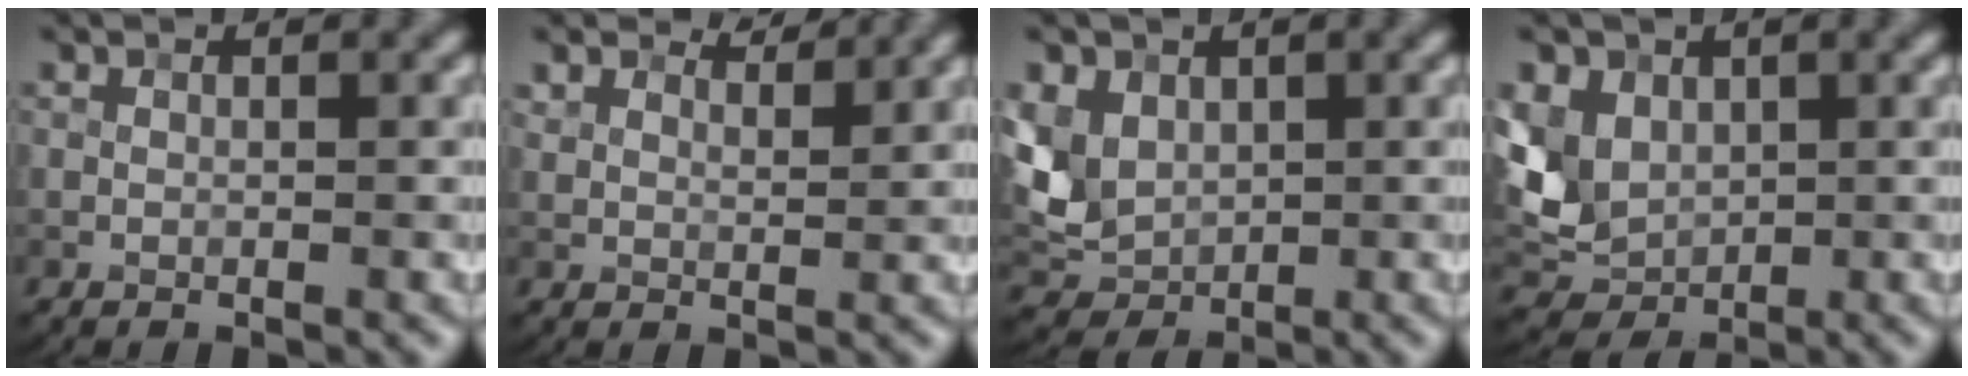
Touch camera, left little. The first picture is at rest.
{"total": 2.7, "force": [2.6, 0.7, 0.5], "torque": [-0.018, 0.002, 0.043]}
{"total": 5.1, "force": [1.1, 4.1, 2.8], "torque": [-0.071, 0.000, 0.017]}
{"total": 5.9, "force": [1.2, 4.7, 3.4], "torque": [-0.084, 0.001, 0.018]}